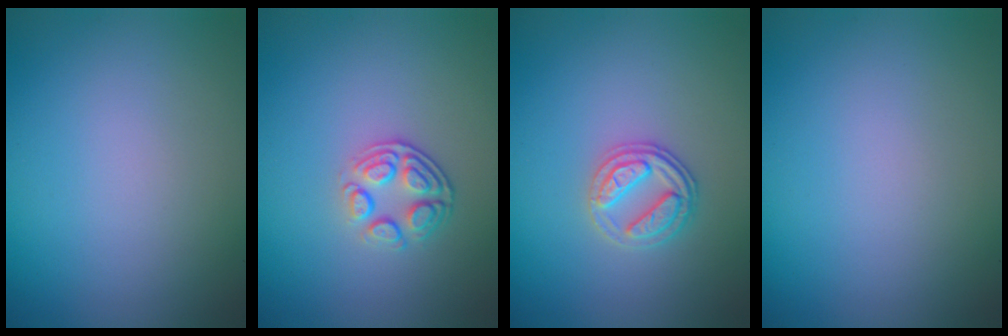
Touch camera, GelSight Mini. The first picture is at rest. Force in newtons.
{"total": 3.0, "press": 2.3, "slide": 1.9}
{"total": 2.6, "press": 2.5, "slide": 0.8}
{"total": 0.0}